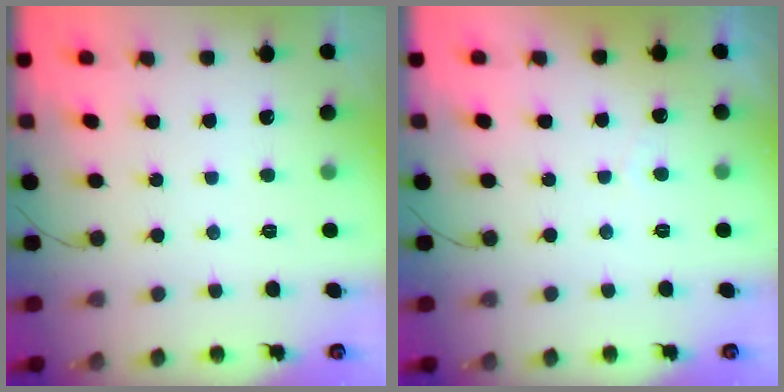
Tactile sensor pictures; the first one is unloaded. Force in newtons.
{"total": 1.8, "press": 1.8, "slide": 0.1}